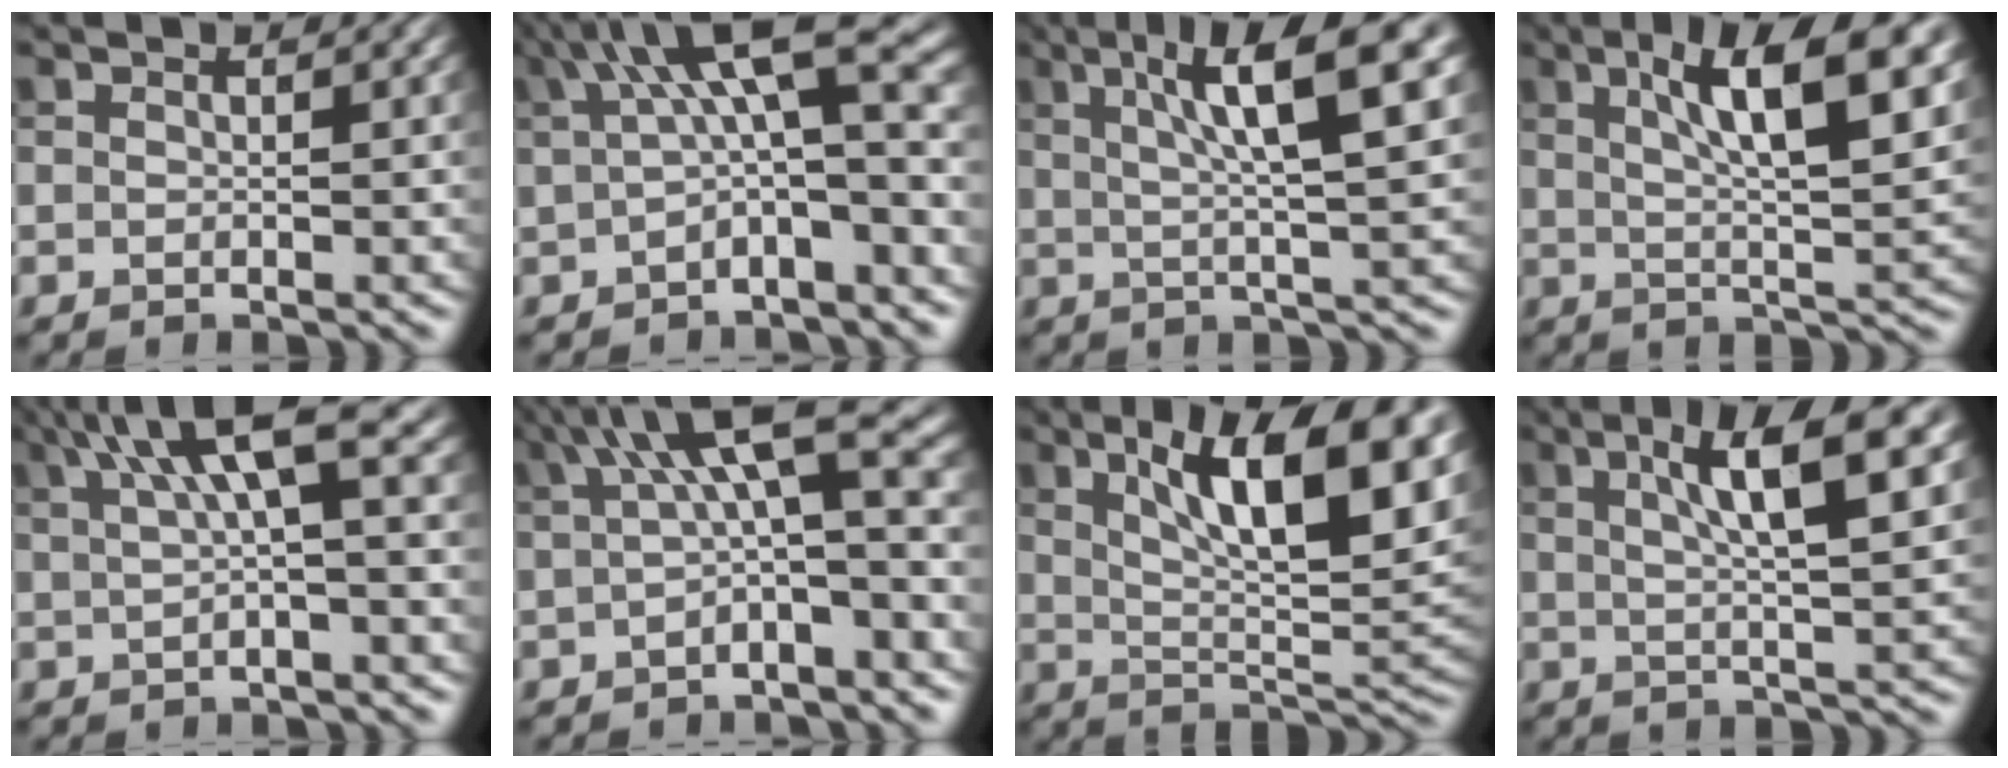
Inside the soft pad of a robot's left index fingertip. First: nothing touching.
{"total": 9.5, "force": [1.5, 2.9, 8.9], "torque": [-0.135, 0.019, 0.012]}
{"total": 8.8, "force": [3.3, 1.3, 8.0], "torque": [-0.110, 0.016, 0.047]}
{"total": 10.0, "force": [3.9, 2.6, 8.9], "torque": [-0.133, 0.006, 0.060]}
{"total": 6.6, "force": [2.4, 1.5, 5.9], "torque": [-0.089, 0.019, 0.036]}
{"total": 8.6, "force": [1.6, 2.3, 8.1], "torque": [-0.119, 0.019, 0.014]}
{"total": 13.2, "force": [5.2, 4.5, 11.3], "torque": [-0.156, 0.004, 0.082]}
{"total": 7.7, "force": [2.9, 1.5, 6.9], "torque": [-0.096, 0.008, 0.043]}